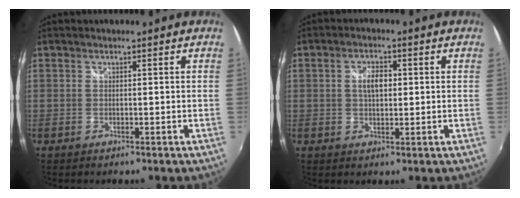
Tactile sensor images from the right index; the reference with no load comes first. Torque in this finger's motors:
{"motor_torque": [0.09, 0.05, 0.06, 0.07]}